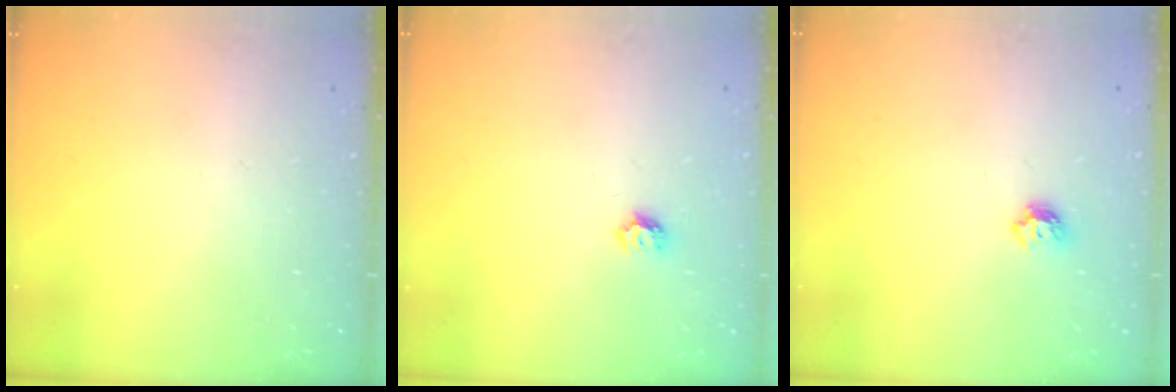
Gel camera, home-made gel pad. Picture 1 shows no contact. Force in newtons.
{"total": 5.5, "press": 5.4, "slide": 0.6}
{"total": 5.5, "press": 5.5, "slide": 0.8}